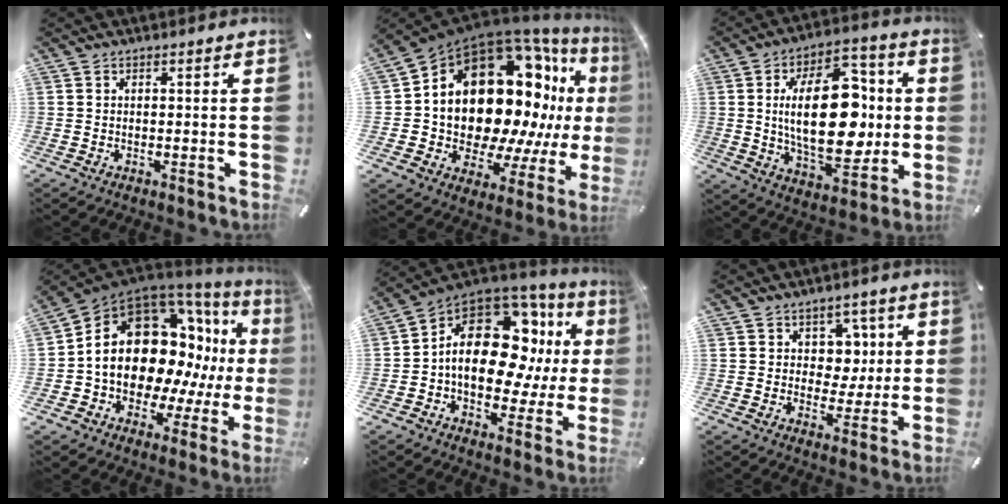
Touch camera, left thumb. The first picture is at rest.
{"total": 25.0, "force": [6.4, 16.4, 17.8], "torque": [-0.279, -0.091, 0.146]}
{"total": 23.5, "force": [1.1, 13.3, 19.3], "torque": [-0.328, -0.007, 0.018]}
{"total": 21.6, "force": [4.0, 15.2, 14.9], "torque": [-0.263, -0.046, 0.092]}
{"total": 18.6, "force": [2.7, 12.0, 14.0], "torque": [-0.221, -0.025, 0.043]}
{"total": 6.3, "force": [2.2, 5.7, 1.6], "torque": [-0.016, -0.008, 0.037]}